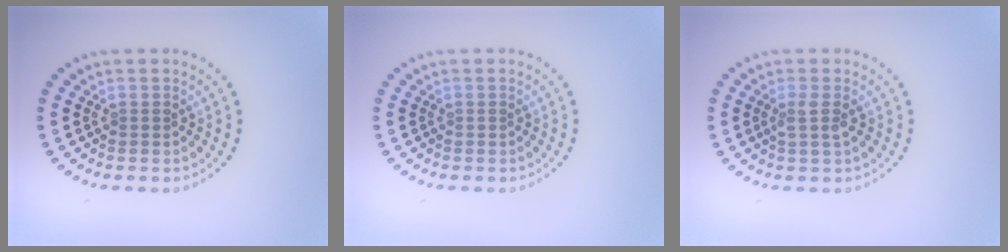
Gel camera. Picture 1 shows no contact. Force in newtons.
{"total": 0.0}
{"total": 1.4, "press": 1.1, "slide": 0.9}